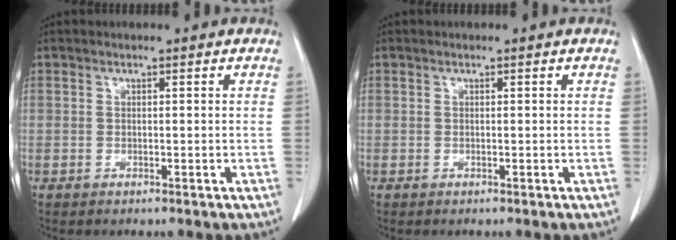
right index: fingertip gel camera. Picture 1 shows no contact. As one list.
[{"total": 0.0}]